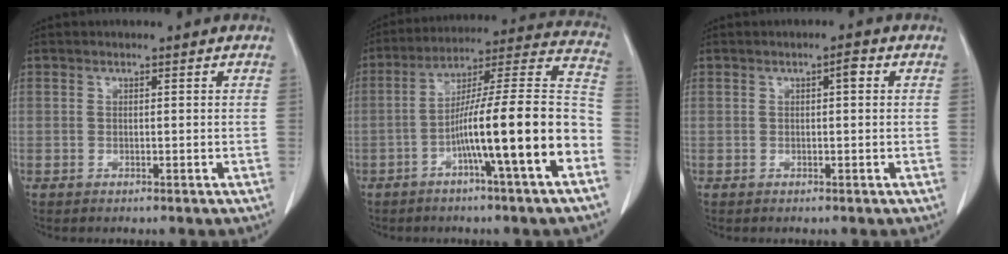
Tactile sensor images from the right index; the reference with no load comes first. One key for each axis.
{"total": 18.1, "fx": -6.1, "fy": -0.2, "fz": 17.1, "tx": -0.248, "ty": 0.020, "tz": -0.103}
{"total": 1.4, "fx": 0.4, "fy": 0.3, "fz": 1.3, "tx": -0.017, "ty": 0.006, "tz": 0.004}